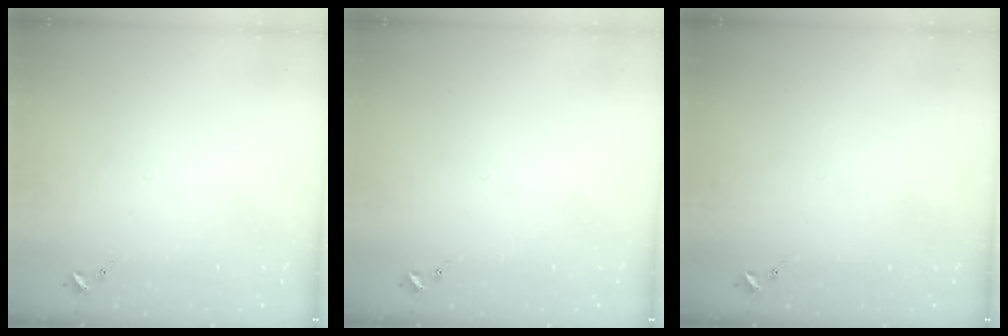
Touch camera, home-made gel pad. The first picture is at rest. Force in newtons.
{"total": 0.0}
{"total": 0.0}